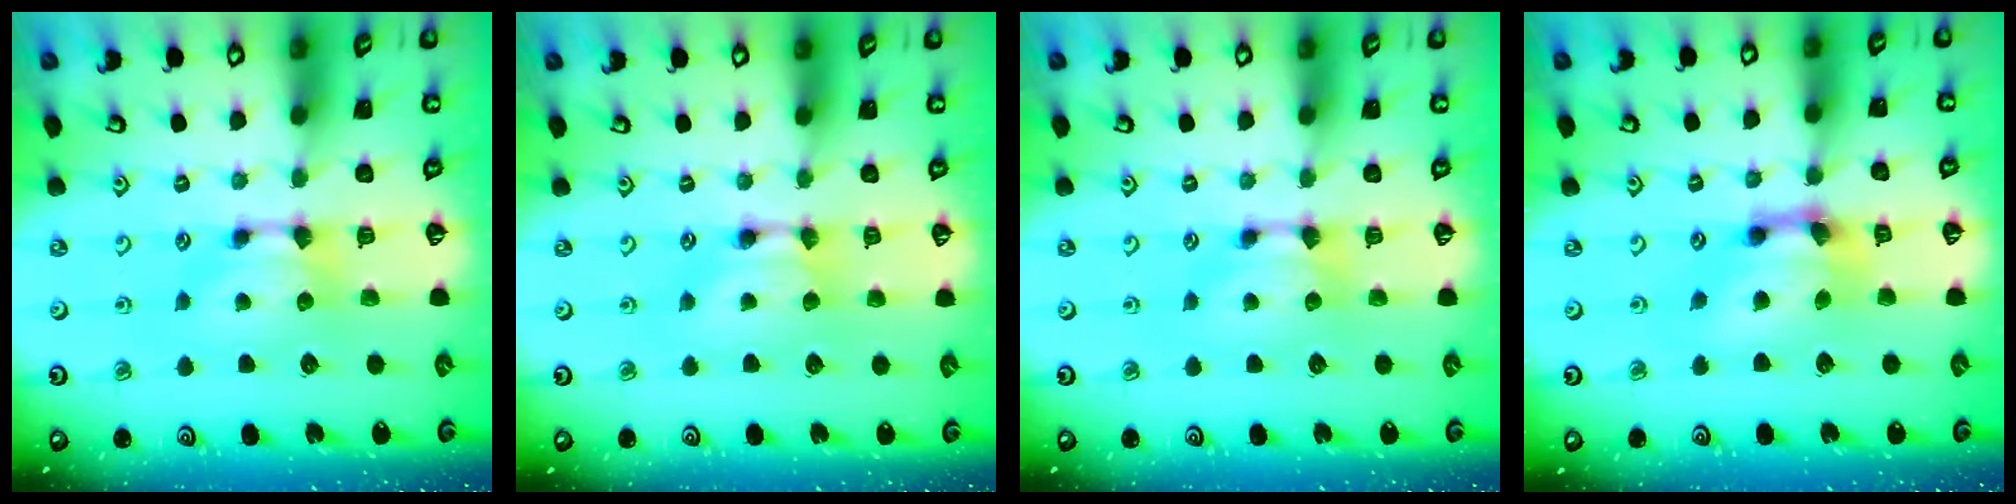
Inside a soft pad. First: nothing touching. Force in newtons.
{"total": 1.7, "press": 1.7, "slide": 0.1}
{"total": 0.0}
{"total": 6.1, "press": 5.4, "slide": 2.9}